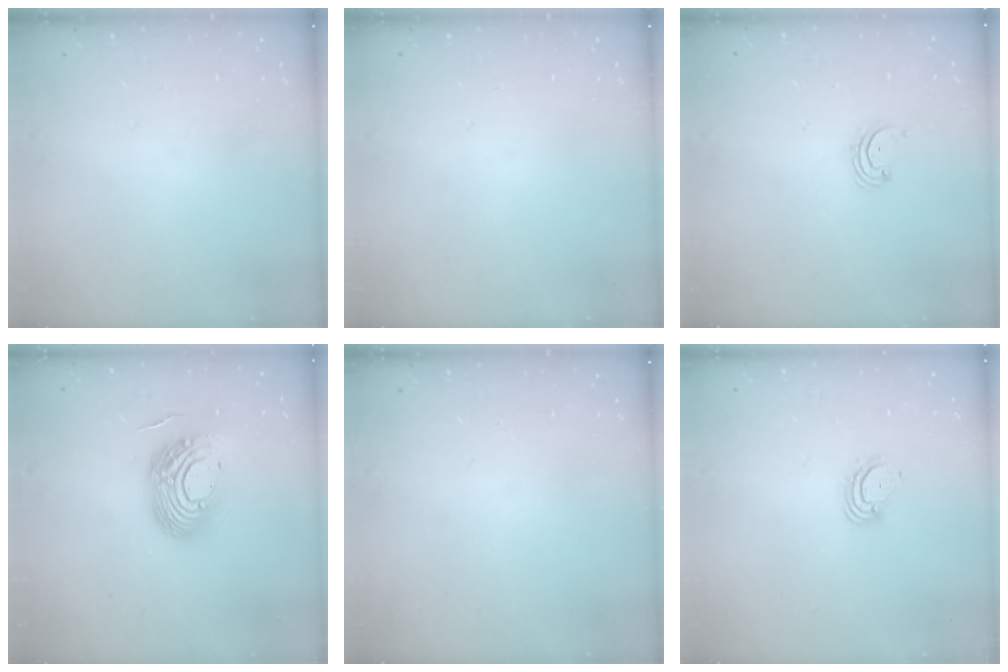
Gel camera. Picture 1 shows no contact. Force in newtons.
{"total": 0.0}
{"total": 1.7, "press": 1.6, "slide": 0.2}
{"total": 14.4, "press": 14.3, "slide": 1.4}
{"total": 0.0}
{"total": 4.3, "press": 4.3, "slide": 0.4}